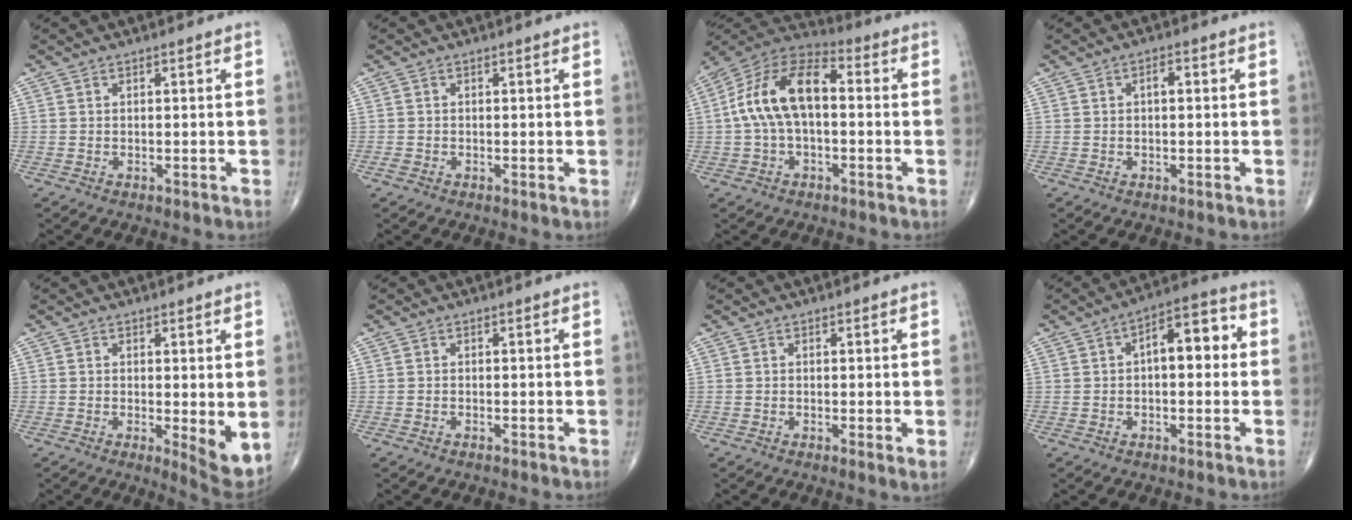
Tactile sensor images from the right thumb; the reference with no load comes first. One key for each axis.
{"total": 1.0, "fx": -0.3, "fy": 0.5, "fz": 0.7, "tx": -0.011, "ty": -0.002, "tz": -0.009}
{"total": 14.6, "fx": 0.5, "fy": 7.8, "fz": 12.3, "tx": -0.227, "ty": 0.044, "tz": -0.004}
{"total": 1.9, "fx": 0.3, "fy": 0.9, "fz": 1.7, "tx": -0.020, "ty": 0.005, "tz": 0.000}
{"total": 6.1, "fx": -0.2, "fy": 1.7, "fz": 5.9, "tx": -0.077, "ty": -0.018, "tz": -0.003}
{"total": 0.0}
{"total": 1.6, "fx": 0.1, "fy": 0.3, "fz": 1.6, "tx": -0.025, "ty": -0.007, "tz": -0.003}
{"total": 9.2, "fx": 1.1, "fy": 4.5, "fz": 8.0, "tx": -0.086, "ty": 0.029, "tz": 0.005}